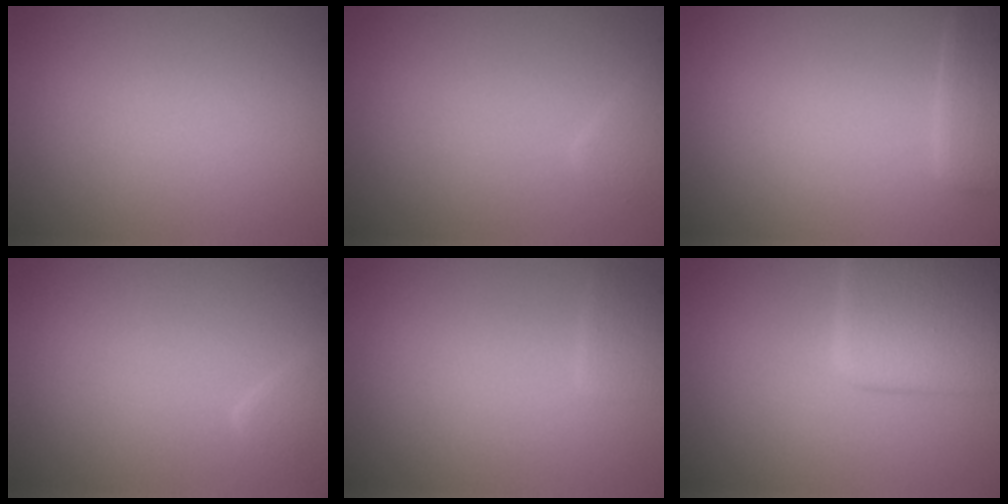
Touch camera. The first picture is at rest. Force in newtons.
{"total": 1.3, "press": 1.3, "slide": 0.1}
{"total": 2.9, "press": 2.8, "slide": 0.2}
{"total": 2.1, "press": 2.1, "slide": 0.1}
{"total": 1.4, "press": 1.4, "slide": 0.1}
{"total": 8.0, "press": 8.0, "slide": 0.4}